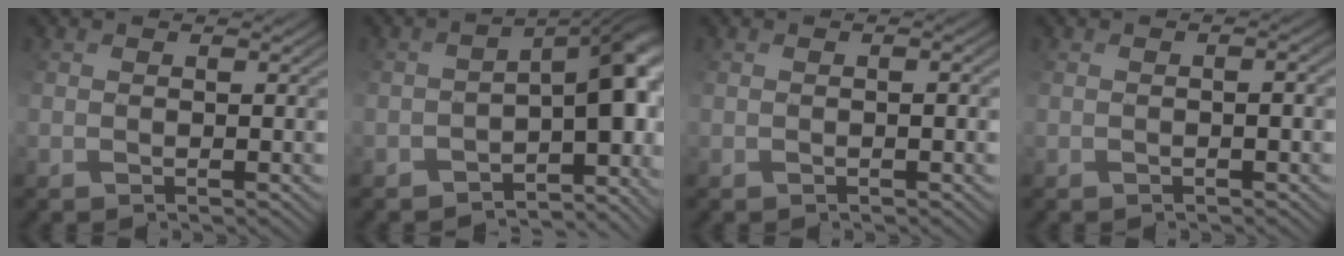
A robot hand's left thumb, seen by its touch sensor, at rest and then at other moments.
{"total": 11.1, "force": [-4.3, 5.9, 8.3], "torque": [-0.113, -0.030, -0.029]}
{"total": 0.9, "force": [-0.3, 0.3, 0.8], "torque": [-0.008, 0.004, 0.010]}
{"total": 1.6, "force": [-0.6, 0.5, 1.3], "torque": [-0.005, 0.007, 0.008]}